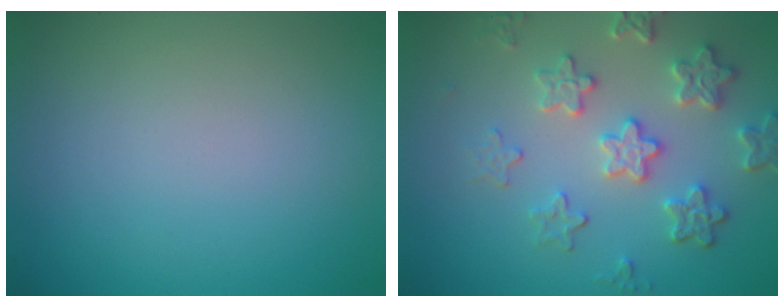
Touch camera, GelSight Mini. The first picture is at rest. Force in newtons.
{"total": 4.7, "press": 4.0, "slide": 2.5}